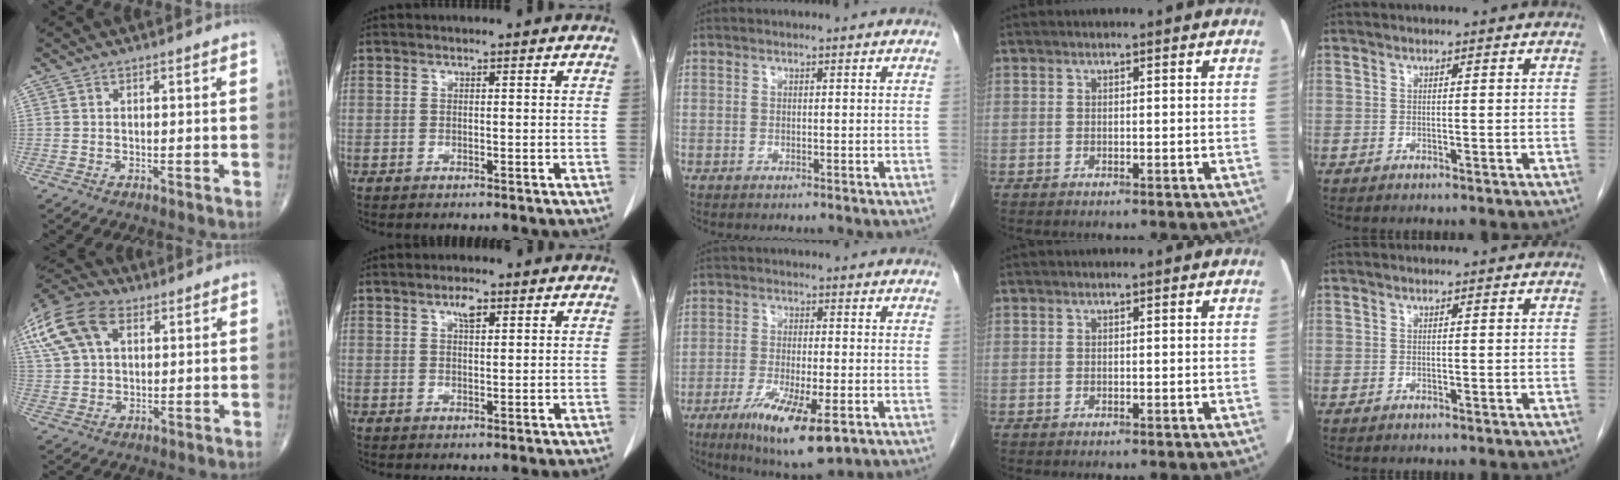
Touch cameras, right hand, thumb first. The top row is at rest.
{"thumb": {"total": 17.5, "force": [7.0, 11.0, 11.6], "torque": [-0.268, 0.027, 0.127]}, "index": {"total": 2.4, "force": [1.3, 0.8, 1.8], "torque": [-0.038, 0.001, 0.023]}, "middle": {"total": 10.5, "force": [-5.2, 2.1, 8.9], "torque": [-0.155, -0.026, -0.081]}}